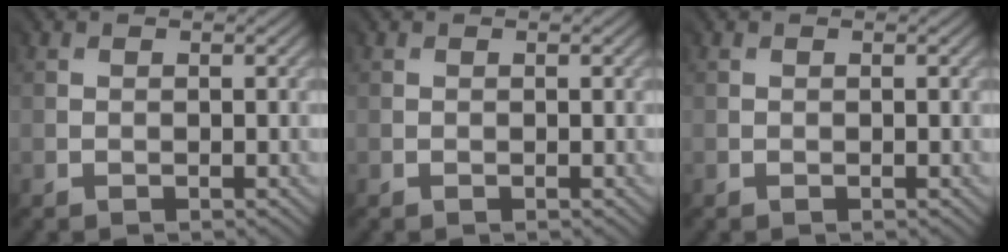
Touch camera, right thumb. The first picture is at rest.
{"total": 0.0}
{"total": 0.0}